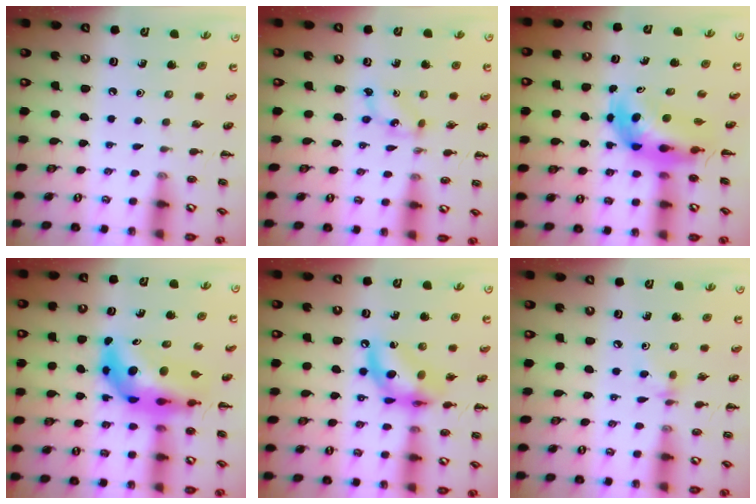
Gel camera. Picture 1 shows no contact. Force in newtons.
{"total": 1.6, "press": 1.5, "slide": 0.3}
{"total": 6.4, "press": 6.1, "slide": 1.9}
{"total": 9.9, "press": 9.3, "slide": 3.3}
{"total": 12.4, "press": 11.9, "slide": 3.3}
{"total": 4.7, "press": 4.6, "slide": 1.2}